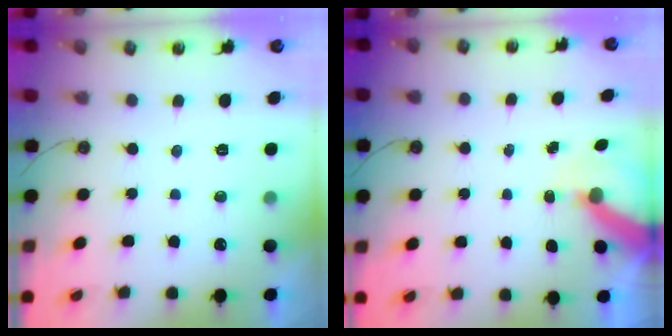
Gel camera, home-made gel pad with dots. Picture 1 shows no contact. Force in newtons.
{"total": 7.0, "press": 7.0, "slide": 0.7}